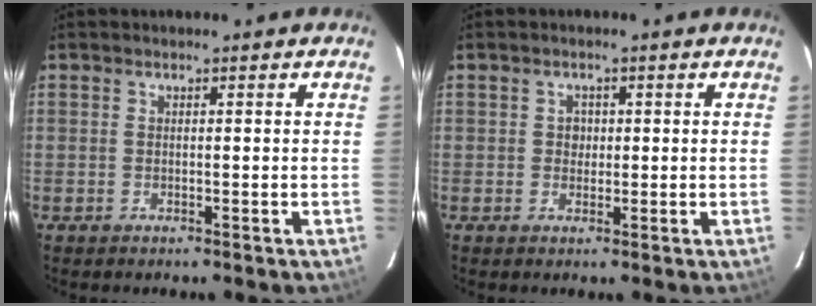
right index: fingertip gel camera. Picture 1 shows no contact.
{"total": 1.8, "force": [0.0, 1.8, 0.4], "torque": [-0.003, 0.006, 0.000]}